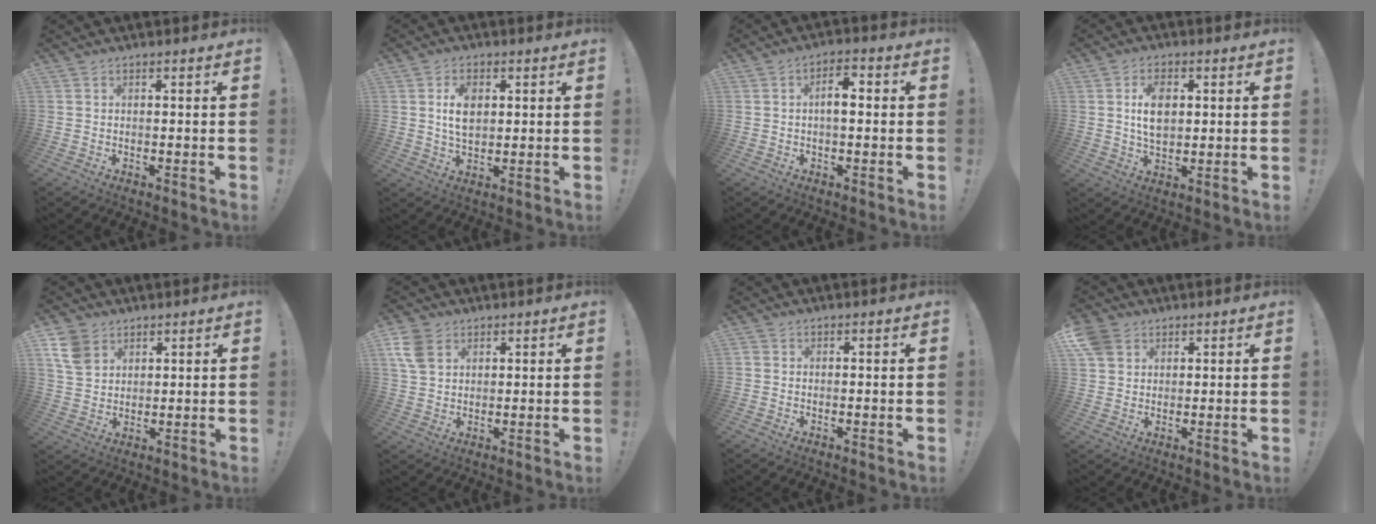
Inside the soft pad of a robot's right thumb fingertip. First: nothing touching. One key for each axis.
{"total": 7.4, "fx": 1.5, "fy": 4.8, "fz": 5.4, "tx": -0.085, "ty": 0.001, "tz": 0.023}
{"total": 5.5, "fx": -0.1, "fy": 2.6, "fz": 4.8, "tx": -0.076, "ty": 0.010, "tz": -0.006}
{"total": 8.4, "fx": 1.4, "fy": 5.4, "fz": 6.2, "tx": -0.097, "ty": 0.003, "tz": 0.022}
{"total": 8.9, "fx": 4.9, "fy": 6.3, "fz": 3.9, "tx": -0.074, "ty": -0.018, "tz": 0.099}
{"total": 8.2, "fx": 3.8, "fy": 5.7, "fz": 4.5, "tx": -0.091, "ty": -0.006, "tz": 0.075}
{"total": 0.6, "fx": -0.2, "fy": 0.6, "fz": 0.1, "tx": -0.006, "ty": 0.003, "tz": -0.001}
{"total": 5.9, "fx": 3.3, "fy": 4.5, "fz": 2.0, "tx": -0.031, "ty": -0.013, "tz": 0.067}